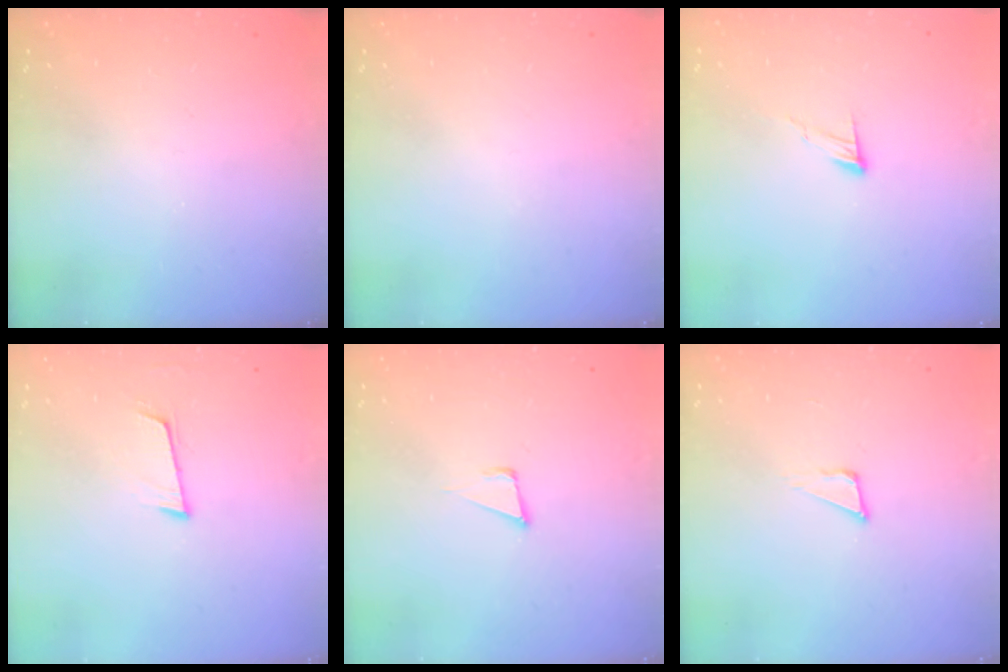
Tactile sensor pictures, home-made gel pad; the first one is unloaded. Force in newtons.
{"total": 0.0}
{"total": 6.5, "press": 6.5, "slide": 0.5}
{"total": 5.8, "press": 5.5, "slide": 1.9}
{"total": 4.2, "press": 2.8, "slide": 3.1}
{"total": 3.3, "press": 3.2, "slide": 0.8}